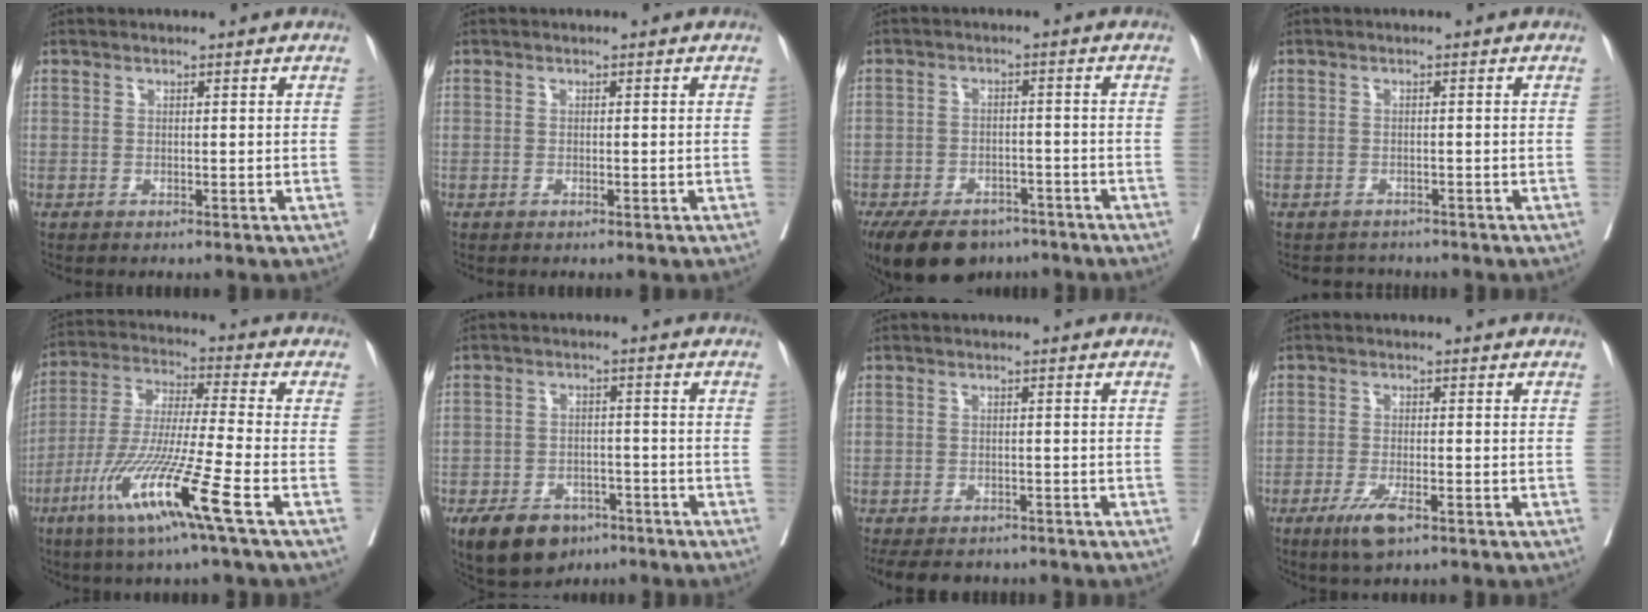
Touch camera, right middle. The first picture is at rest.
{"total": 0.0}
{"total": 12.5, "force": [-9.4, 6.3, 5.2], "torque": [-0.097, -0.005, -0.140]}
{"total": 2.5, "force": [-2.3, 1.0, -0.4], "torque": [0.005, -0.001, -0.037]}
{"total": 14.9, "force": [-7.2, -1.1, 13.0], "torque": [-0.270, -0.035, -0.138]}
{"total": 9.1, "force": [-6.1, 5.3, 4.2], "torque": [-0.068, 0.002, -0.093]}
{"total": 9.3, "force": [-7.8, 4.0, 3.1], "torque": [-0.057, -0.011, -0.103]}
{"total": 4.6, "force": [-2.7, 1.0, 3.6], "torque": [-0.072, -0.008, -0.045]}